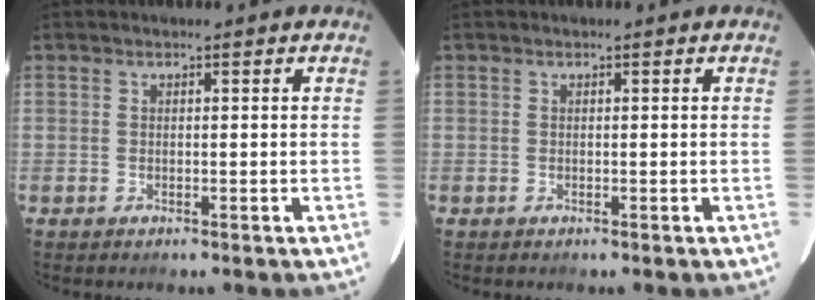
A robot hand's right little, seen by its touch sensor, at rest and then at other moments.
{"total": 0.0}